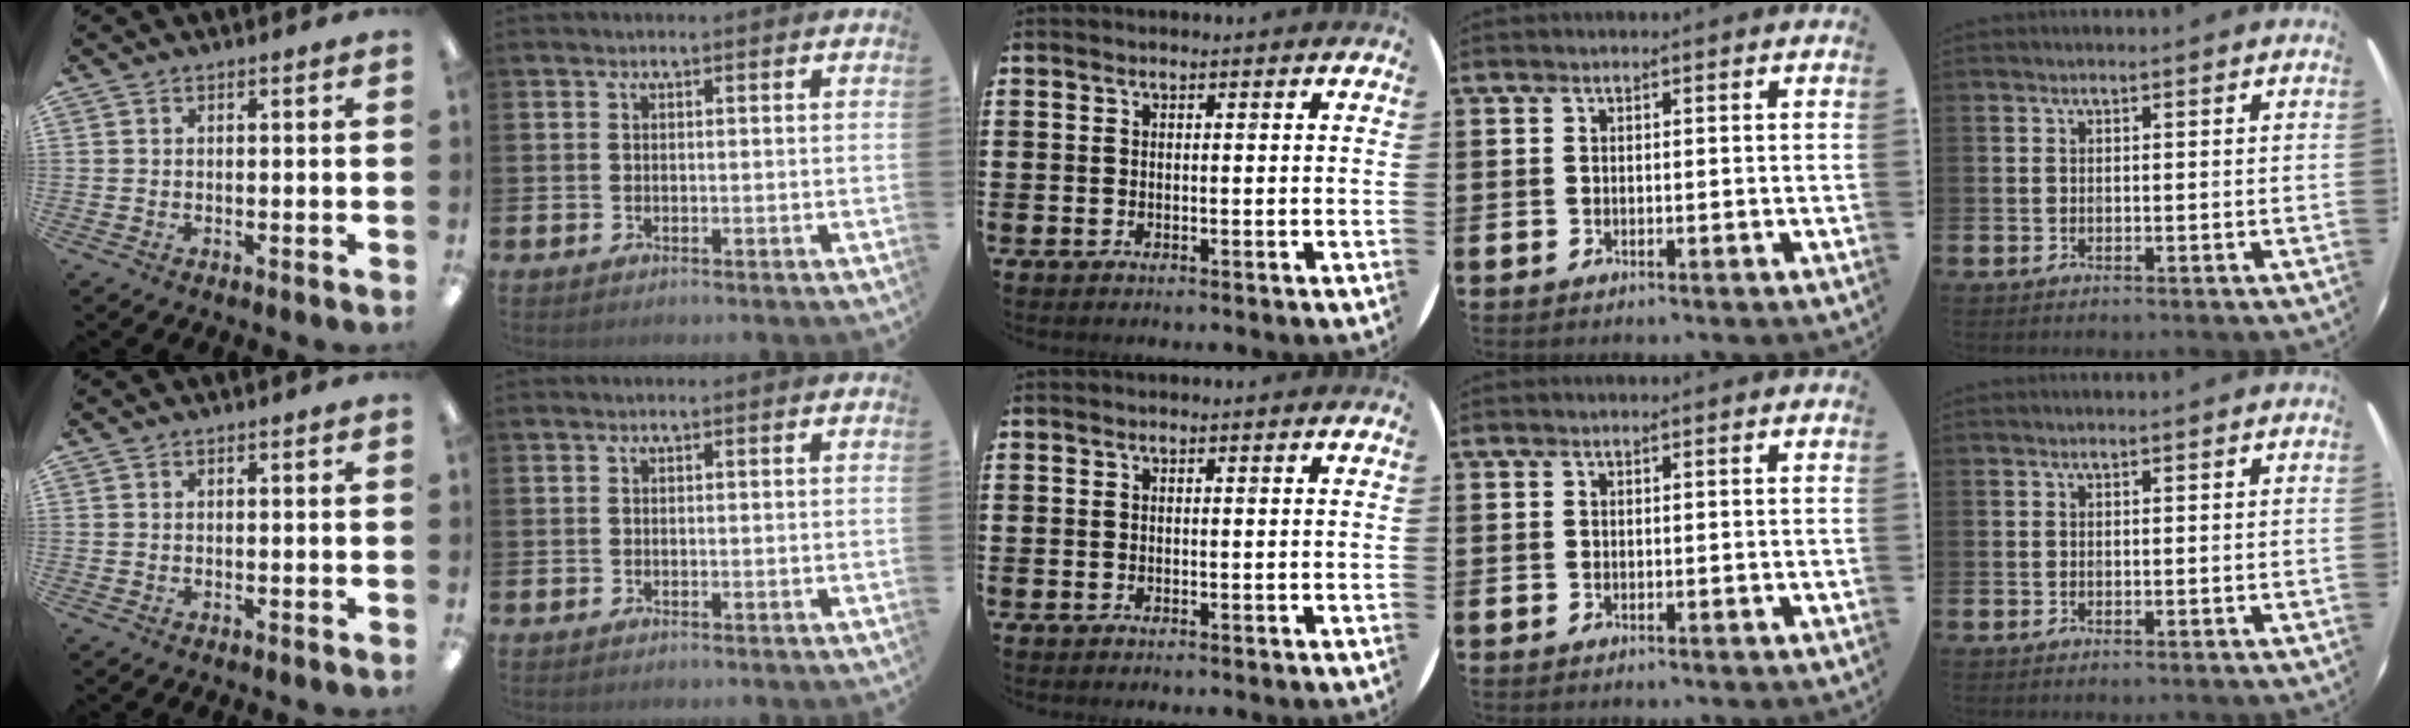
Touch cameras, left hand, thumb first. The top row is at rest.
{}